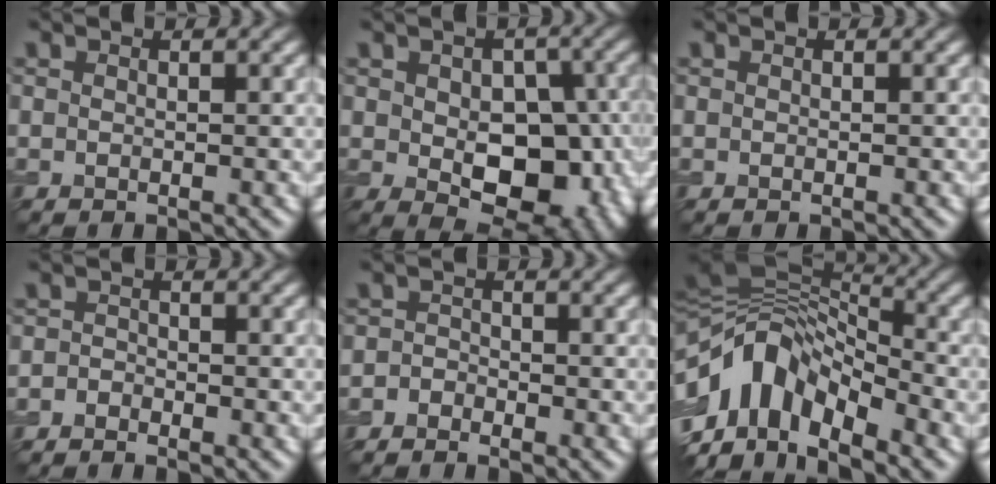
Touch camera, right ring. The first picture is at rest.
{"total": 9.7, "force": [-1.6, 5.9, 7.5], "torque": [-0.104, -0.016, -0.013]}
{"total": 0.0}
{"total": 1.1, "force": [-0.9, 0.5, 0.2], "torque": [0.001, 0.001, -0.021]}
{"total": 1.4, "force": [-1.1, 0.7, 0.2], "torque": [0.006, 0.002, -0.028]}
{"total": 12.2, "force": [-4.6, 7.0, 8.9], "torque": [-0.158, 0.015, -0.094]}